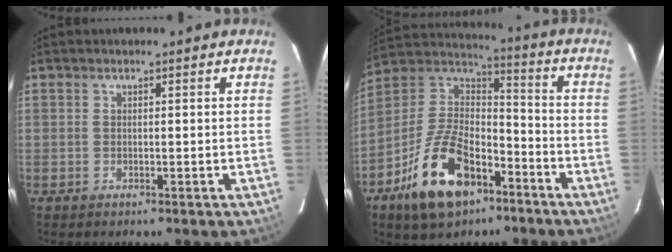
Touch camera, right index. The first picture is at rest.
{"total": 19.2, "force": [-10.2, 10.4, 12.5], "torque": [-0.266, 0.012, -0.174]}